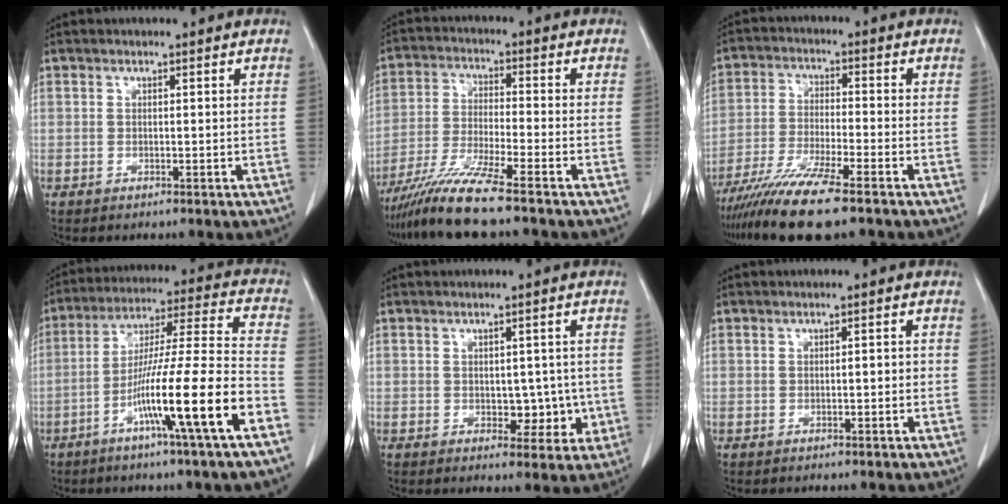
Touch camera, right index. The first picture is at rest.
{"total": 9.4, "force": [-7.5, -1.3, 5.6], "torque": [-0.112, -0.031, -0.142]}
{"total": 10.2, "force": [-7.8, 0.1, 6.6], "torque": [-0.123, -0.031, -0.141]}
{"total": 17.5, "force": [-7.9, -1.0, 15.5], "torque": [-0.270, -0.011, -0.137]}
{"total": 5.0, "force": [-0.7, 3.4, 3.6], "torque": [-0.031, 0.011, 0.000]}
{"total": 1.2, "force": [-0.3, 0.4, 1.1], "torque": [-0.015, 0.003, -0.003]}